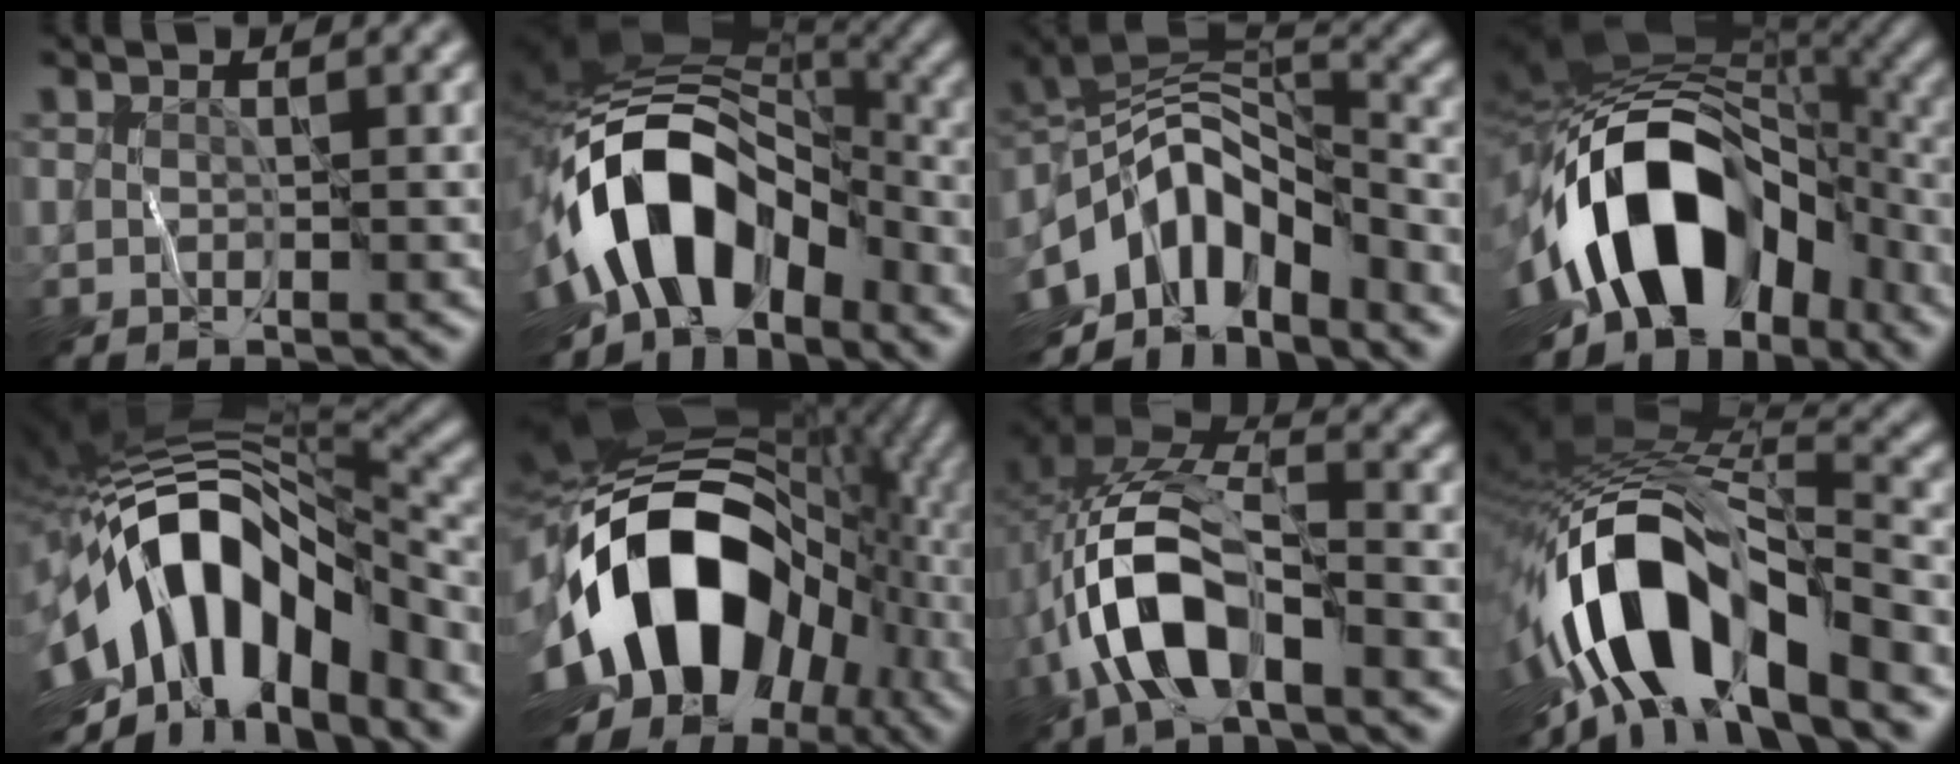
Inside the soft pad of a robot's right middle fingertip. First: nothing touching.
{"total": 12.3, "force": [-5.4, 7.4, 8.2], "torque": [-0.131, 0.009, -0.100]}
{"total": 10.6, "force": [-4.7, 5.7, 7.7], "torque": [-0.126, 0.010, -0.092]}
{"total": 15.8, "force": [-4.8, 10.1, 11.2], "torque": [-0.183, -0.002, -0.084]}
{"total": 14.9, "force": [-4.0, 7.6, 12.2], "torque": [-0.193, 0.023, -0.079]}
{"total": 18.2, "force": [-3.3, 12.6, 12.7], "torque": [-0.219, -0.005, -0.059]}
{"total": 10.1, "force": [-3.1, 5.2, 8.1], "torque": [-0.165, 0.005, -0.062]}
{"total": 13.1, "force": [-5.8, 5.4, 10.4], "torque": [-0.180, 0.003, -0.104]}